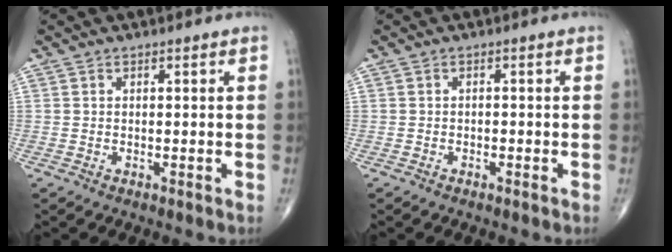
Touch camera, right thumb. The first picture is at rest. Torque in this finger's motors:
{"motor_torque": [0.42, -0.16, -0.15, -0.11, -0.03]}